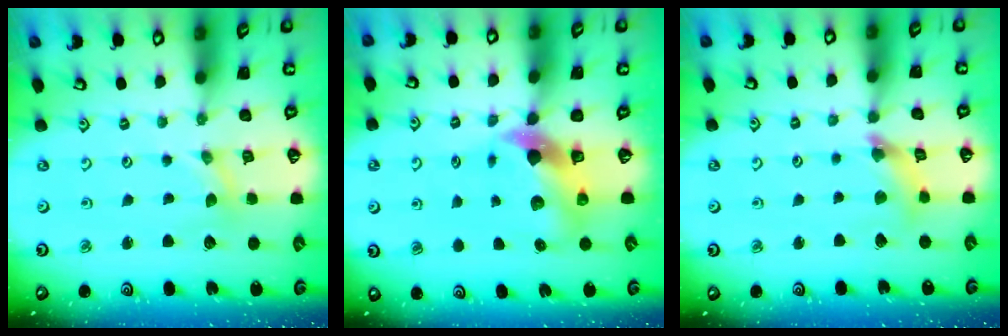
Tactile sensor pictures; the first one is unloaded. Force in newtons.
{"total": 8.9, "press": 8.8, "slide": 1.7}
{"total": 6.6, "press": 6.6, "slide": 0.6}